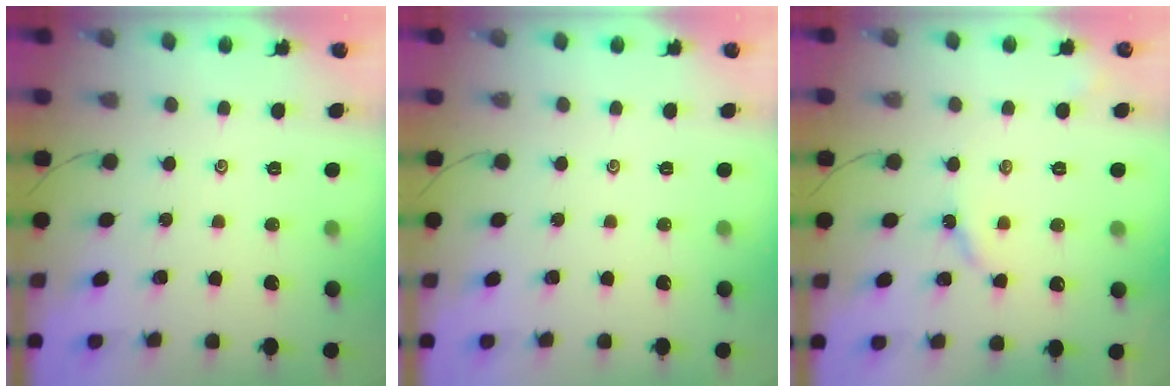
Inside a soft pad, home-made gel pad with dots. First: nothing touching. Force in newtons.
{"total": 0.0}
{"total": 3.8, "press": 3.8, "slide": 0.3}